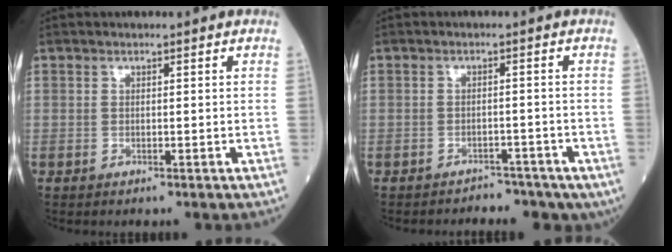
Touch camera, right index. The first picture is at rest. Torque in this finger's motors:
{"motor_torque": [-0.07, -0.47, 0.40, 0.01]}